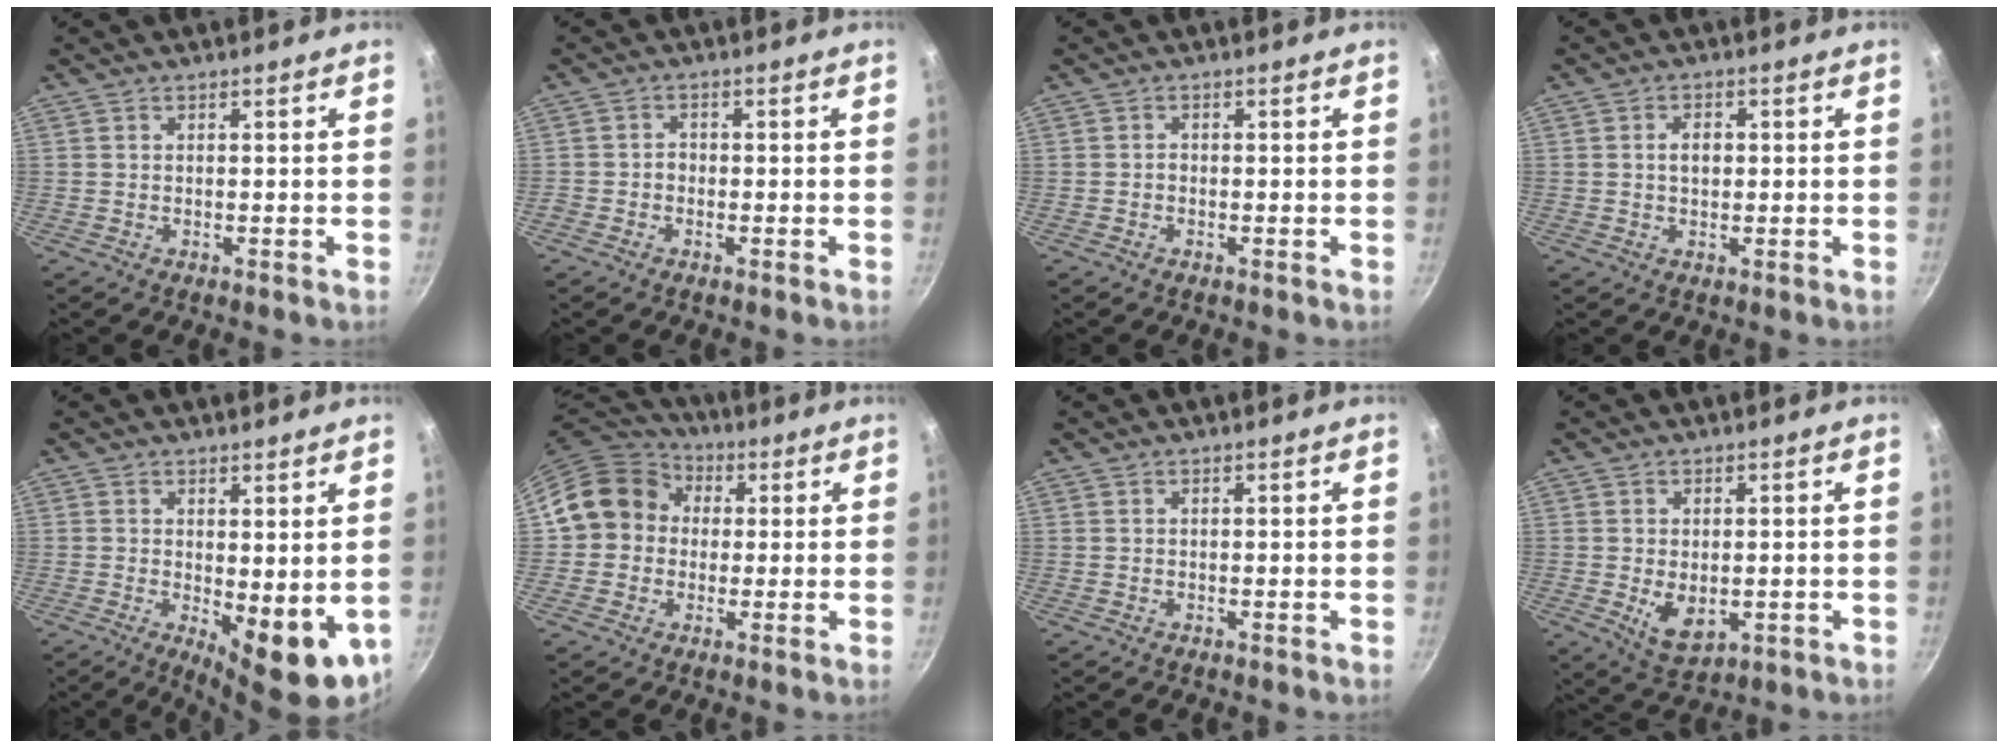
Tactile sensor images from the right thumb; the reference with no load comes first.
{"total": 1.6, "force": [-0.7, 1.3, 0.6], "torque": [-0.004, 0.010, -0.017]}
{"total": 0.6, "force": [-0.3, 0.4, 0.3], "torque": [-0.003, 0.003, -0.008]}
{"total": 3.1, "force": [0.3, 2.1, 2.2], "torque": [-0.024, 0.006, 0.004]}
{"total": 9.8, "force": [-0.4, 4.2, 8.9], "torque": [-0.098, -0.014, 0.007]}
{"total": 12.3, "force": [1.3, 10.9, 5.4], "torque": [-0.061, 0.030, 0.002]}
{"total": 0.0}
{"total": 6.4, "force": [-0.8, 4.0, 4.9], "torque": [-0.073, -0.017, 0.000]}